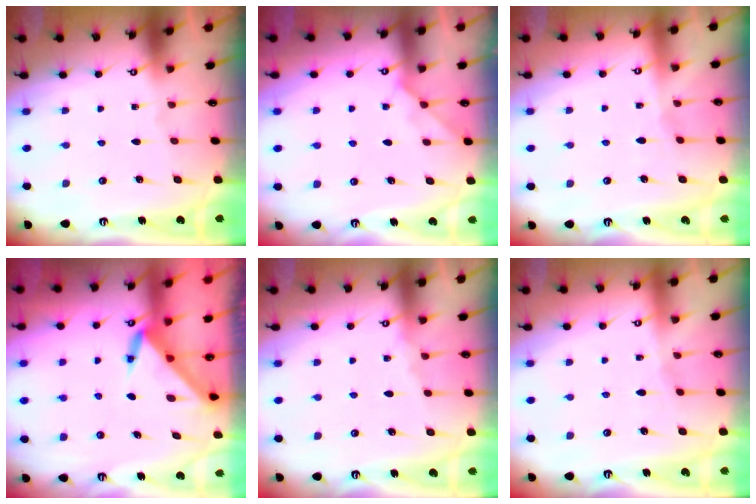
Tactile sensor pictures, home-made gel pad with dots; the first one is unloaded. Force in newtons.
{"total": 4.0, "press": 3.9, "slide": 0.7}
{"total": 3.4, "press": 3.4, "slide": 0.4}
{"total": 3.2, "press": 3.2, "slide": 0.1}
{"total": 4.6, "press": 4.6, "slide": 0.7}
{"total": 3.0, "press": 3.0, "slide": 0.5}